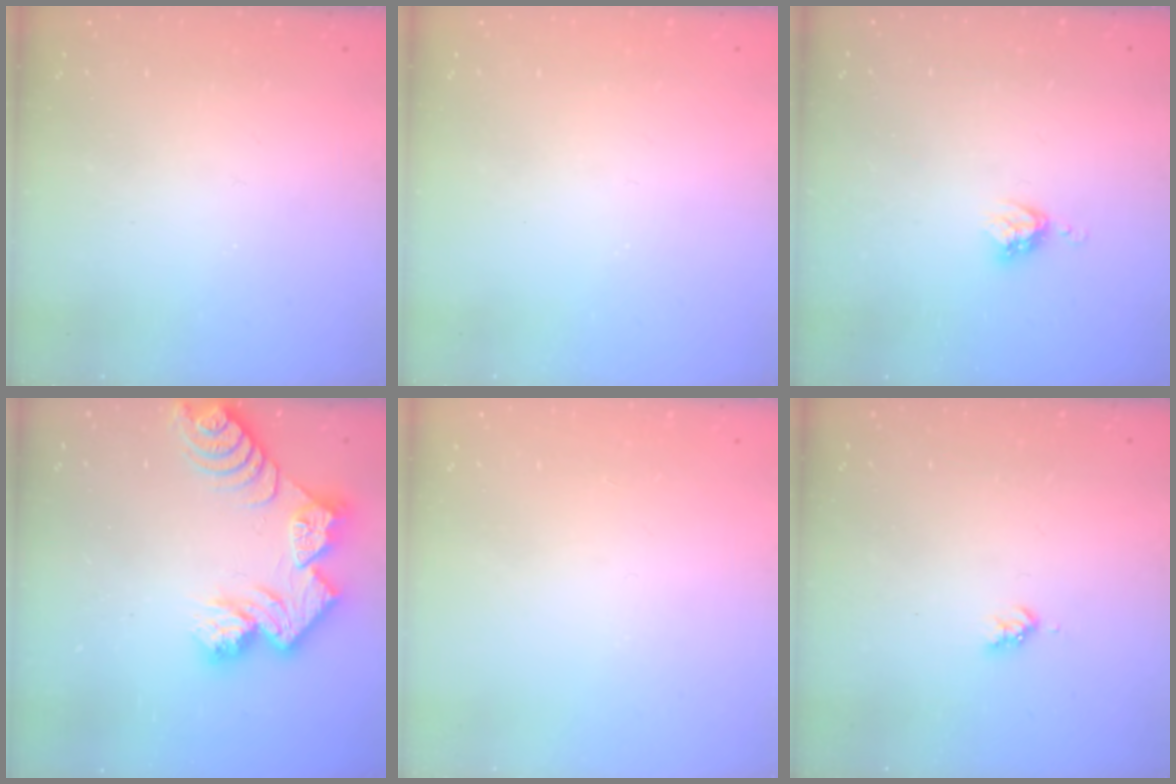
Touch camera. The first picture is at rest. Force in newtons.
{"total": 0.0}
{"total": 4.0, "press": 4.0, "slide": 0.5}
{"total": 12.5, "press": 12.5, "slide": 1.1}
{"total": 0.0}
{"total": 3.0, "press": 3.0, "slide": 0.4}